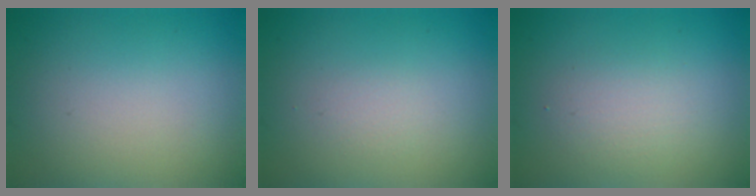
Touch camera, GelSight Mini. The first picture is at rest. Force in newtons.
{"total": 1.0, "press": 0.9, "slide": 0.1}
{"total": 2.2, "press": 2.2, "slide": 0.1}